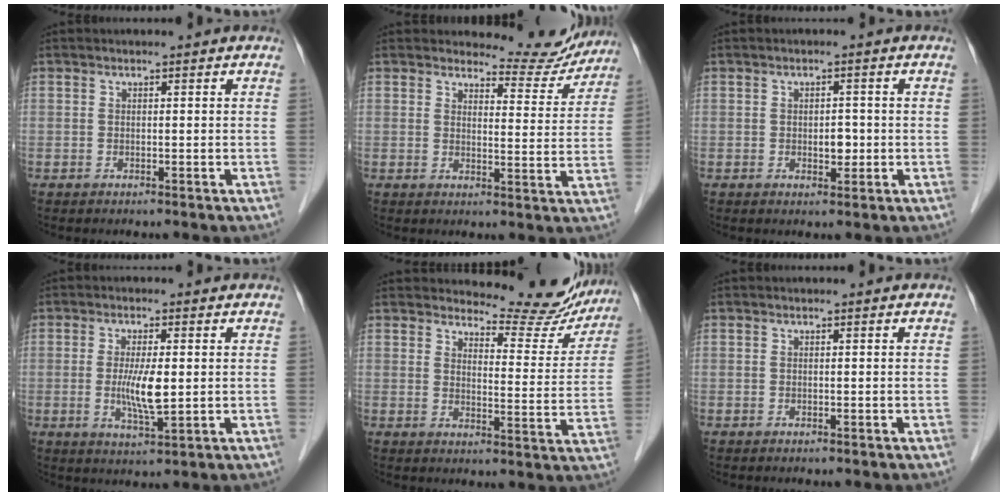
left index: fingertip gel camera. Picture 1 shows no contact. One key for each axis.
{"total": 8.0, "fx": 7.8, "fy": 1.8, "fz": -0.3, "tx": 0.012, "ty": -0.025, "tz": 0.088}
{"total": 2.2, "fx": -0.3, "fy": 1.3, "fz": 1.8, "tx": -0.025, "ty": 0.001, "tz": -0.002}
{"total": 5.6, "fx": 0.0, "fy": 1.0, "fz": 5.5, "tx": -0.108, "ty": -0.010, "tz": 0.000}
{"total": 13.0, "fx": 12.5, "fy": 2.9, "fz": 1.9, "tx": -0.009, "ty": -0.047, "tz": 0.138}
{"total": 0.0}